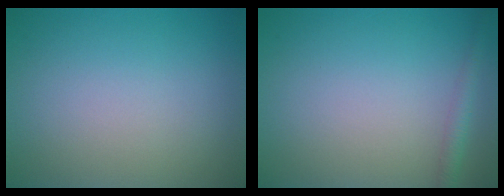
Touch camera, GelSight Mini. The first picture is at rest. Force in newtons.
{"total": 1.5, "press": 1.5, "slide": 0.1}